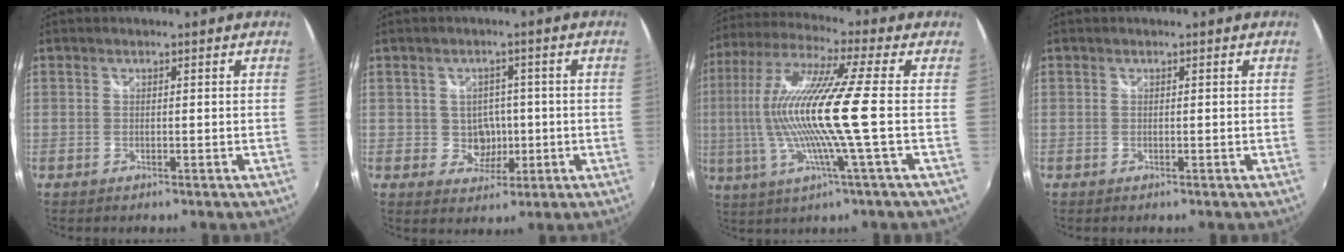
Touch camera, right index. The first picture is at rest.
{"total": 4.4, "force": [-0.4, 4.2, 1.3], "torque": [-0.029, 0.009, 0.004]}
{"total": 16.4, "force": [-1.4, -0.9, 16.3], "torque": [-0.303, -0.007, -0.029]}
{"total": 0.0}